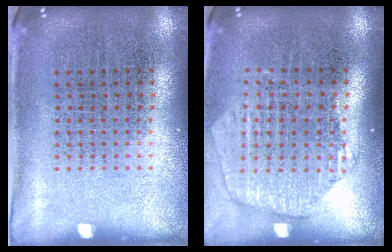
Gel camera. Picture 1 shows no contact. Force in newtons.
{"total": 1.6, "press": 1.5, "slide": 0.7}